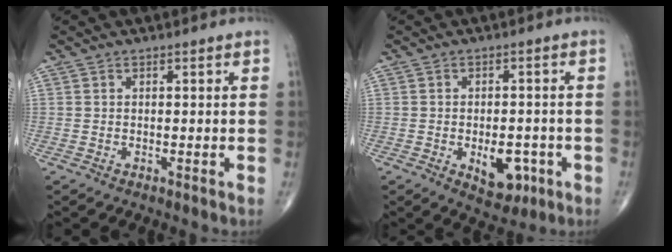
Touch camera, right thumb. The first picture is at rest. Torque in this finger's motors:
{"motor_torque": [2.08, 1.63, 0.46, -0.63, 0.19]}